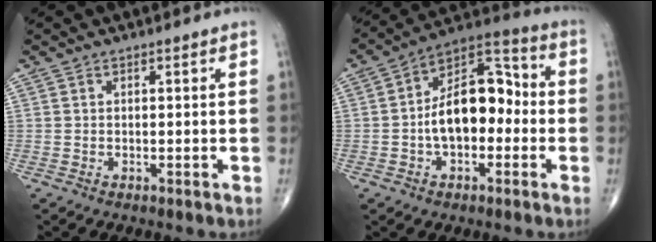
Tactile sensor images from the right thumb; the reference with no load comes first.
{"total": 14.7, "force": [-1.4, 8.6, 11.8], "torque": [-0.169, 0.044, -0.036]}